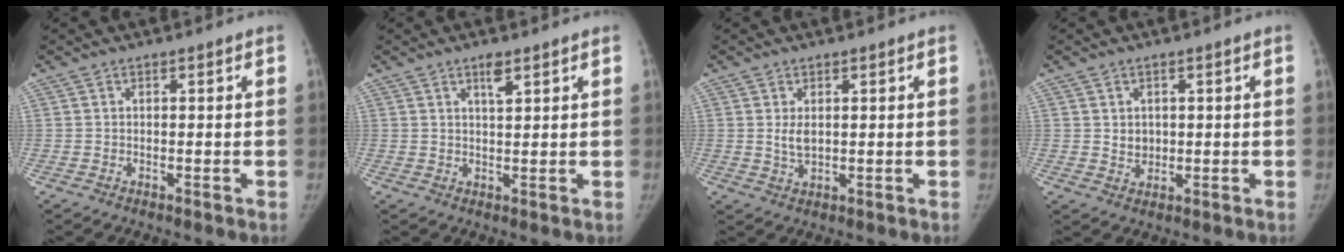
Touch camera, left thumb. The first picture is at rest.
{"total": 2.7, "force": [1.7, 0.8, 2.0], "torque": [-0.031, -0.008, 0.031]}
{"total": 2.8, "force": [0.6, 1.6, 2.1], "torque": [-0.034, -0.007, 0.015]}
{"total": 2.7, "force": [0.5, 2.3, 1.2], "torque": [-0.007, -0.004, 0.013]}